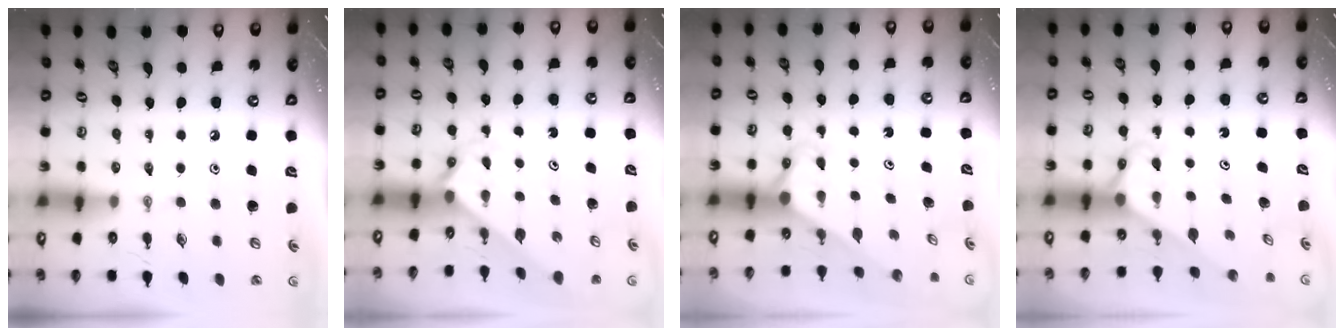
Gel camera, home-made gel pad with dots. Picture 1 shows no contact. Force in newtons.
{"total": 1.9, "press": 1.9, "slide": 0.2}
{"total": 3.0, "press": 3.0, "slide": 0.0}
{"total": 2.7, "press": 2.7, "slide": 0.2}